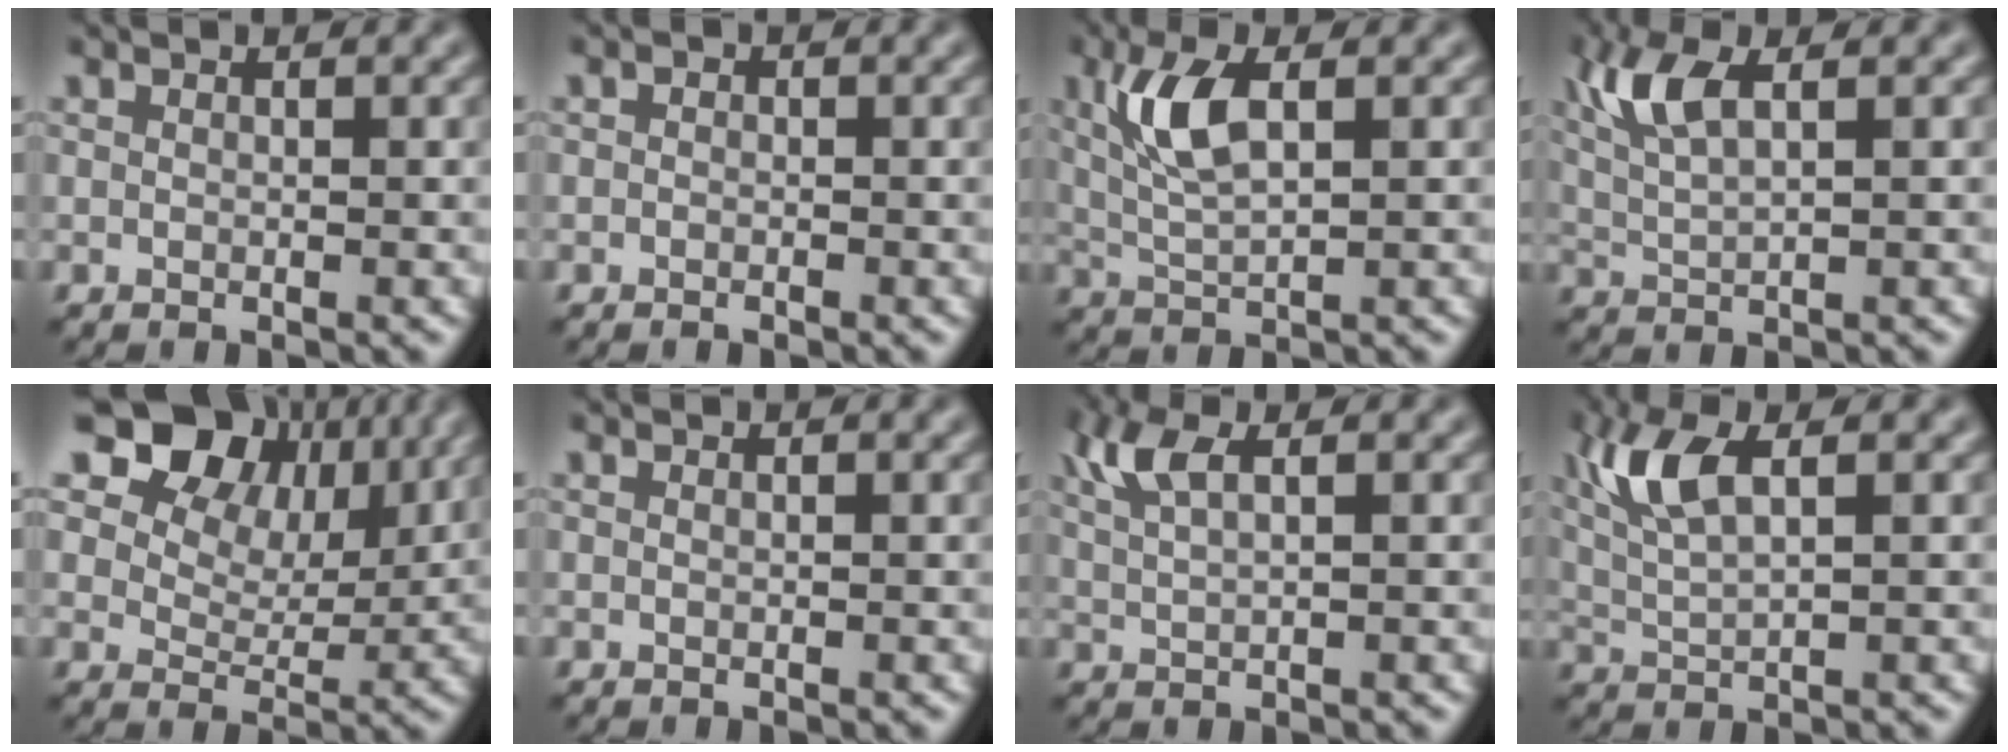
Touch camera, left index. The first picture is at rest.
{"total": 0.6, "force": [-0.4, 0.5, 0.2], "torque": [0.000, -0.002, -0.006]}
{"total": 4.9, "force": [1.4, 1.8, 4.3], "torque": [-0.094, 0.008, 0.027]}
{"total": 4.4, "force": [1.9, 1.5, 3.7], "torque": [-0.090, 0.007, 0.040]}
{"total": 11.6, "force": [6.7, 7.6, 5.6], "torque": [-0.111, 0.006, 0.128]}
{"total": 0.0}
{"total": 3.3, "force": [1.8, 1.1, 2.6], "torque": [-0.059, 0.006, 0.037]}
{"total": 4.9, "force": [1.9, 1.8, 4.2], "torque": [-0.100, 0.008, 0.039]}